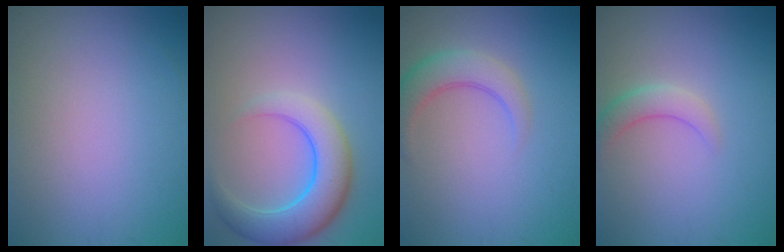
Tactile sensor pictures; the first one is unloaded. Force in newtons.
{"total": 6.2, "press": 6.2, "slide": 0.6}
{"total": 3.6, "press": 3.6, "slide": 0.2}
{"total": 2.3, "press": 2.2, "slide": 0.1}